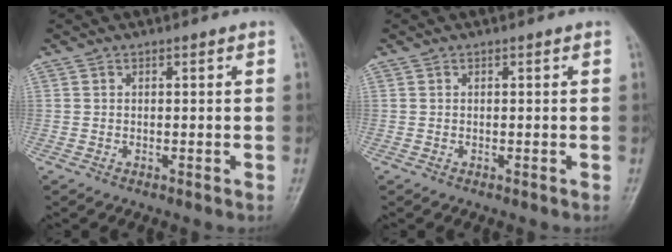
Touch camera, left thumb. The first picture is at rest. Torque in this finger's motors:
{"motor_torque": [0.01, 0.01, -0.04, -0.07, 0.00]}